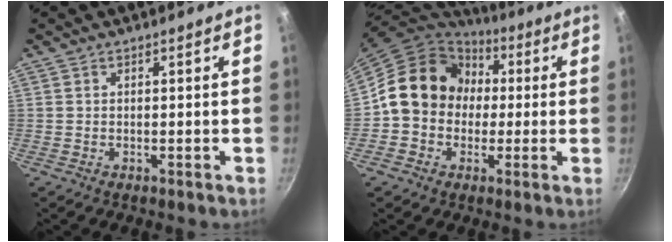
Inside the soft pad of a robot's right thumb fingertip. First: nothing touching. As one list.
[{"total": 15.3, "force": [1.0, 13.2, 7.5], "torque": [-0.085, 0.034, 0.001]}]